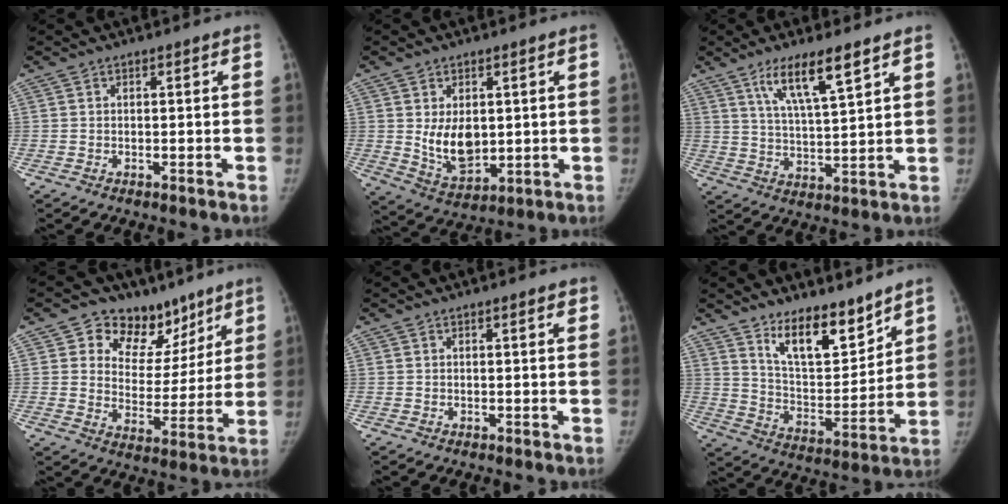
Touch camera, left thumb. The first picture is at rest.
{"total": 8.9, "force": [0.9, 5.8, 6.7], "torque": [-0.086, -0.021, 0.035]}
{"total": 10.1, "force": [6.2, 1.8, 7.8], "torque": [-0.134, -0.030, 0.118]}
{"total": 14.2, "force": [9.0, 10.0, 4.5], "torque": [0.003, -0.034, 0.140]}
{"total": 1.1, "force": [0.6, 0.2, 0.9], "torque": [-0.012, -0.001, 0.007]}
{"total": 13.0, "force": [9.9, 4.8, 7.0], "torque": [-0.077, -0.082, 0.179]}